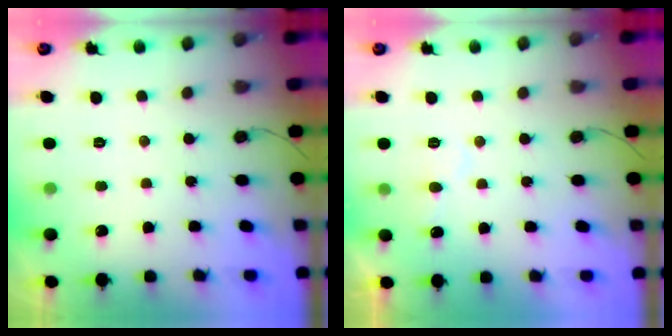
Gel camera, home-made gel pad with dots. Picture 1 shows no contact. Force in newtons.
{"total": 7.2, "press": 7.2, "slide": 0.5}